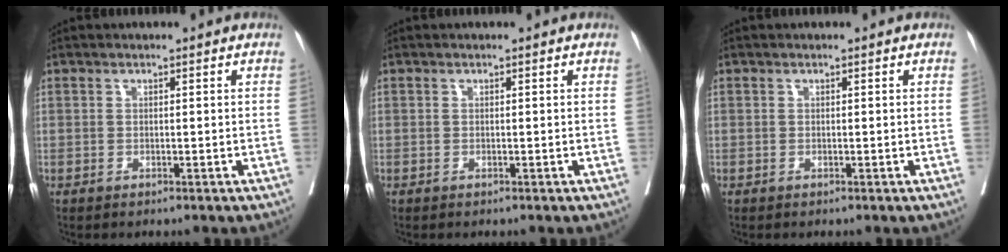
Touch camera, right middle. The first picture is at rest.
{"total": 0.0}
{"total": 0.0}